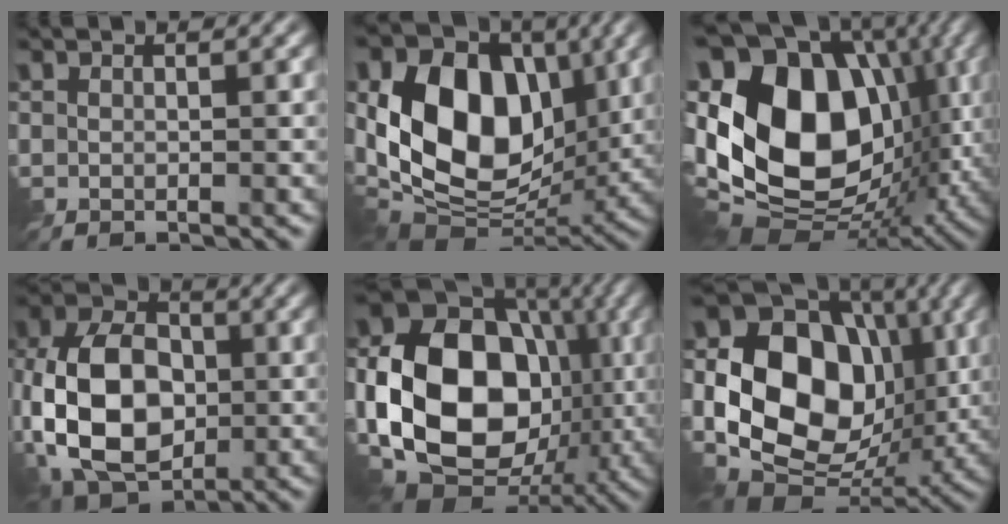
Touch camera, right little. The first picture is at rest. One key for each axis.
{"total": 13.8, "fx": 1.3, "fy": 9.7, "fz": 9.8, "tx": -0.162, "ty": -0.002, "tz": 0.012}
{"total": 18.0, "fx": 0.7, "fy": 12.3, "fz": 13.2, "tx": -0.264, "ty": 0.017, "tz": -0.004}
{"total": 12.1, "fx": -2.2, "fy": 8.2, "fz": 8.7, "tx": -0.193, "ty": -0.002, "tz": -0.055}
{"total": 18.1, "fx": -1.2, "fy": 13.5, "fz": 12.0, "tx": -0.231, "ty": -0.014, "tz": -0.025}
{"total": 17.8, "fx": 1.7, "fy": 13.7, "fz": 11.1, "tx": -0.211, "ty": 0.006, "tz": 0.032}